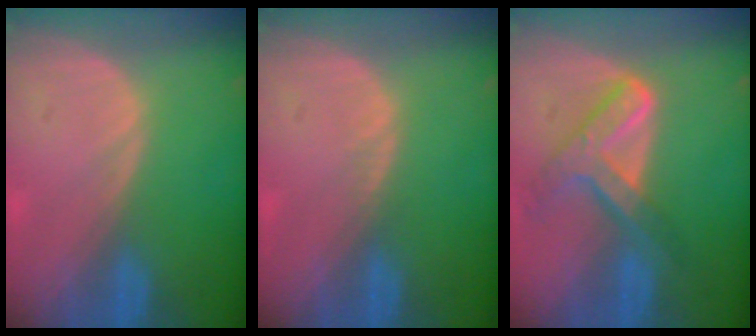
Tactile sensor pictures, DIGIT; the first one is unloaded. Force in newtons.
{"total": 0.5, "press": 0.5, "slide": 0.1}
{"total": 7.9, "press": 6.4, "slide": 4.5}